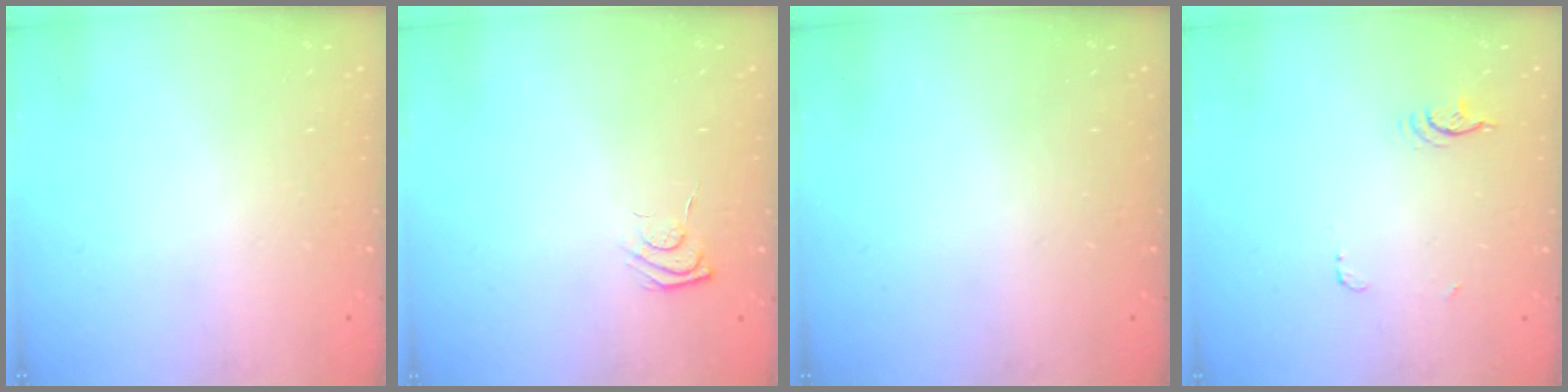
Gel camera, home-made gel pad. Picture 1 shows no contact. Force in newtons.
{"total": 4.9, "press": 4.7, "slide": 1.1}
{"total": 0.0}
{"total": 3.9, "press": 3.5, "slide": 1.7}